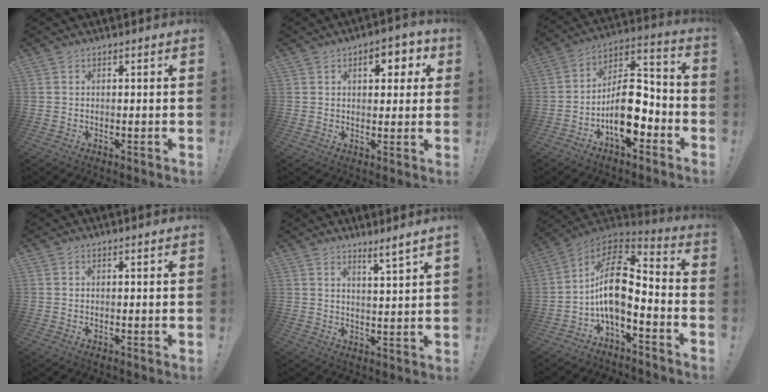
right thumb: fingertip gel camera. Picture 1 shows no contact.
{"total": 7.0, "force": [2.5, 3.8, 5.3], "torque": [-0.054, -0.006, 0.034]}
{"total": 15.2, "force": [-5.9, 8.3, 11.3], "torque": [-0.183, 0.035, -0.093]}
{"total": 0.0}
{"total": 4.8, "force": [3.7, -1.0, 2.8], "torque": [-0.029, -0.037, 0.056]}
{"total": 15.3, "force": [-2.0, 7.7, 13.1], "torque": [-0.237, 0.014, -0.032]}